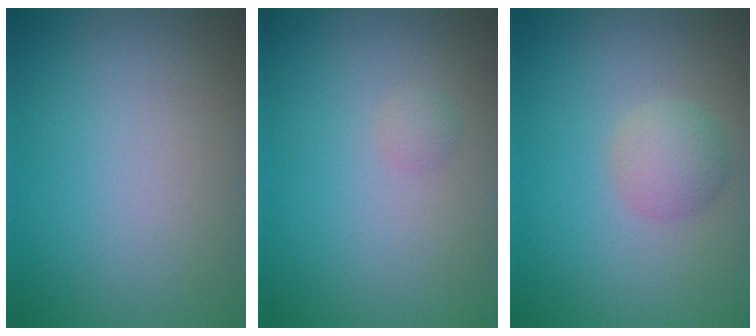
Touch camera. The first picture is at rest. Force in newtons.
{"total": 0.7, "press": 0.7, "slide": 0.0}
{"total": 2.3, "press": 2.3, "slide": 0.0}